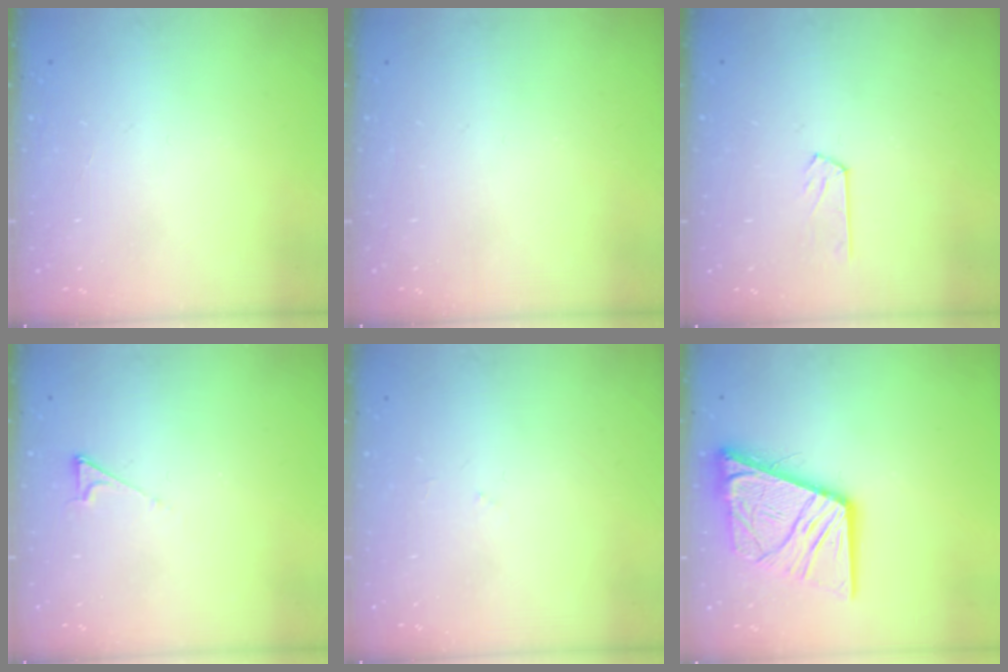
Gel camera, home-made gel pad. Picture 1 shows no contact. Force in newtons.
{"total": 0.0}
{"total": 4.8, "press": 4.8, "slide": 0.5}
{"total": 2.5, "press": 2.5, "slide": 0.3}
{"total": 3.3, "press": 3.3, "slide": 0.3}
{"total": 17.7, "press": 17.6, "slide": 2.1}